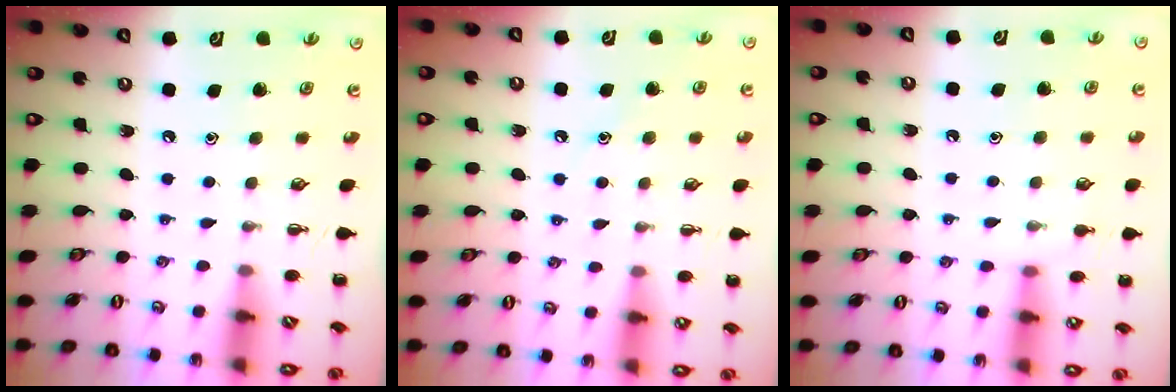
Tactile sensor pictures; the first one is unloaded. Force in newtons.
{"total": 8.4, "press": 8.2, "slide": 1.9}
{"total": 4.4, "press": 4.2, "slide": 1.5}